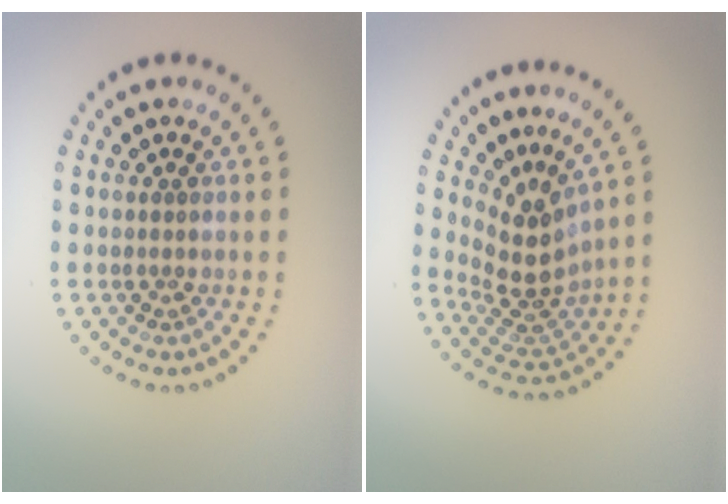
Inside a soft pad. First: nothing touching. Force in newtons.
{"total": 4.0, "press": 2.8, "slide": 2.9}